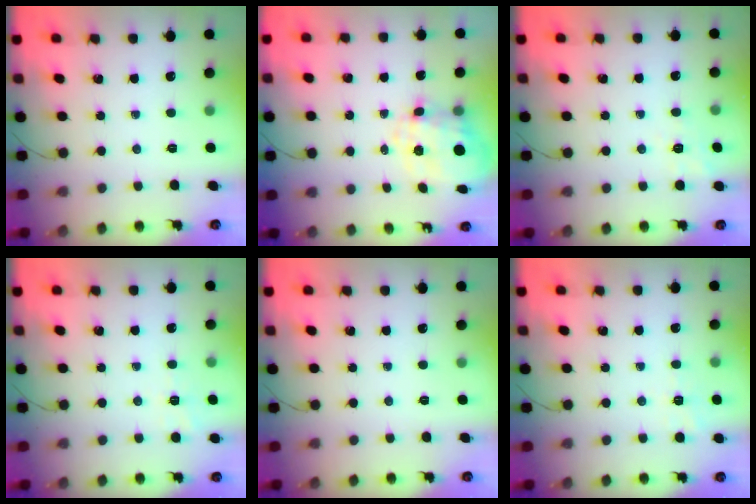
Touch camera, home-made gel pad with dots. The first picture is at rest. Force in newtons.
{"total": 10.7, "press": 10.6, "slide": 1.6}
{"total": 2.2, "press": 0.8, "slide": 2.1}
{"total": 1.8, "press": 0.2, "slide": 1.8}
{"total": 0.0}
{"total": 1.8, "press": 0.2, "slide": 1.8}